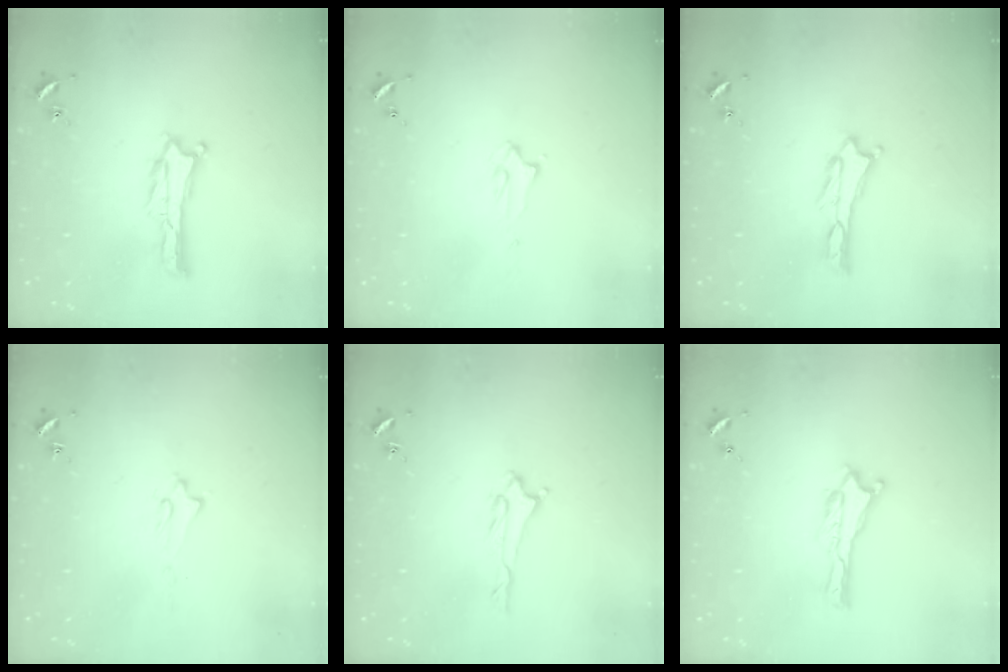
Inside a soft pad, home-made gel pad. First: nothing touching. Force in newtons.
{"total": 2.0, "press": 2.0, "slide": 0.2}
{"total": 0.5, "press": 0.5, "slide": 0.2}
{"total": 1.7, "press": 1.6, "slide": 0.2}
{"total": 1.7, "press": 1.7, "slide": 0.3}
{"total": 0.0}